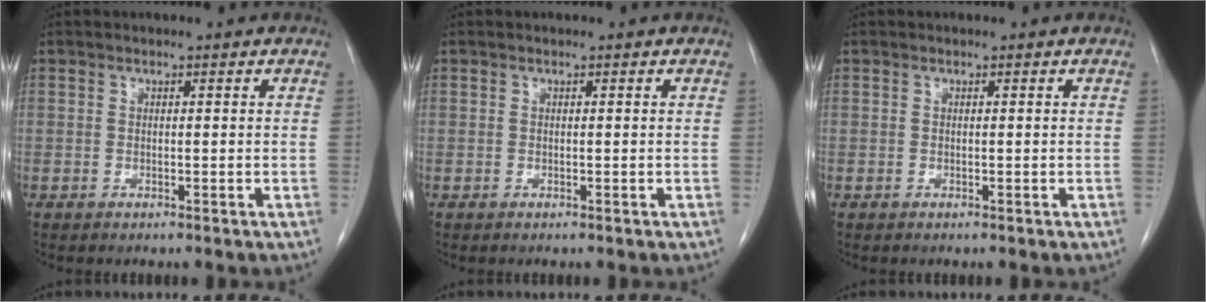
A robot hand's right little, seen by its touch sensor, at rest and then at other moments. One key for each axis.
{"total": 0.0}
{"total": 0.0}